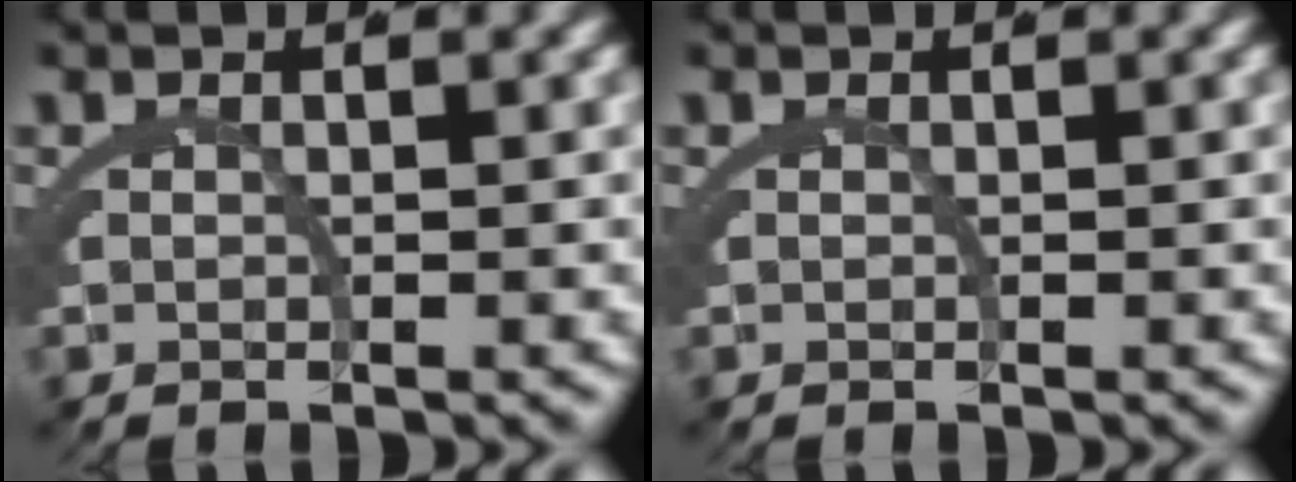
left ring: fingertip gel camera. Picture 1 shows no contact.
{"total": 0.0}